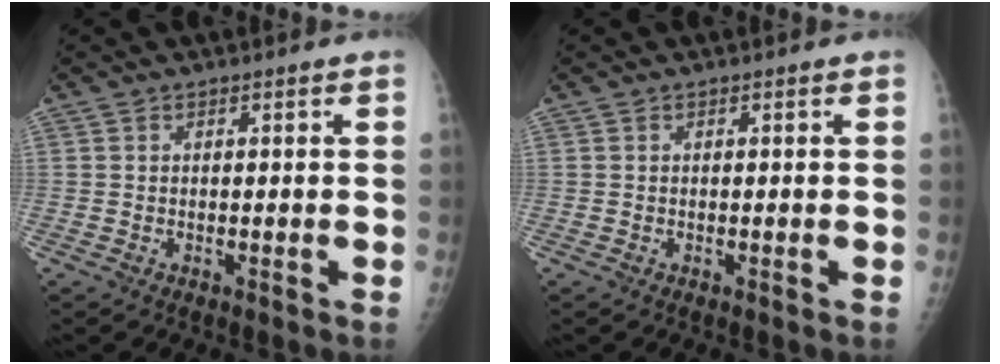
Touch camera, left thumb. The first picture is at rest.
{"total": 0.0}